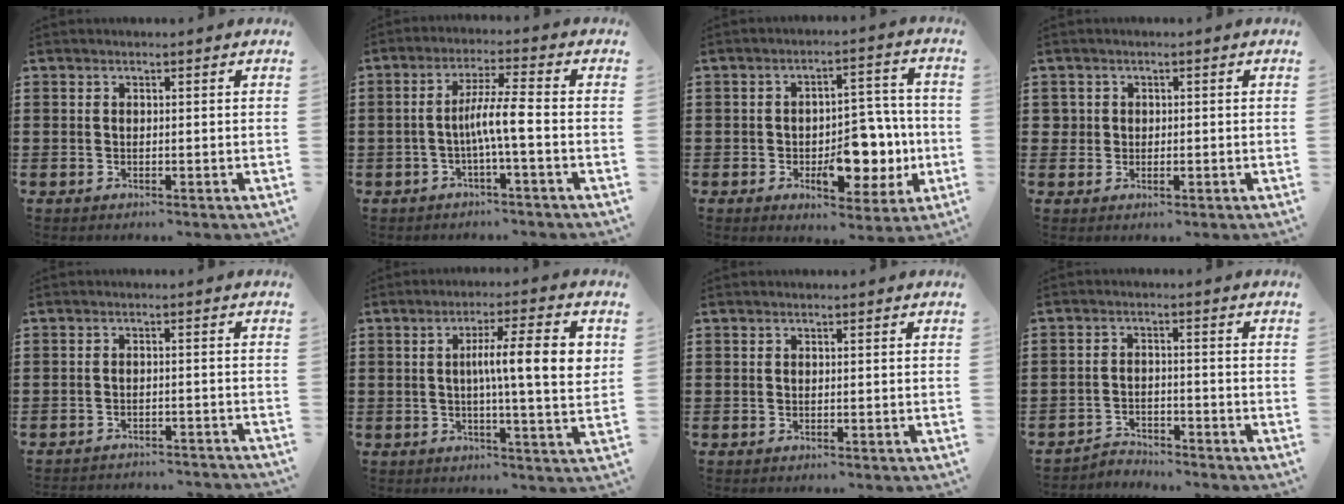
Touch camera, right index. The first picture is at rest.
{"total": 5.9, "force": [-1.4, 0.1, 5.8], "torque": [-0.103, 0.002, -0.030]}
{"total": 9.9, "force": [-2.6, 5.6, 7.7], "torque": [-0.099, 0.001, -0.041]}
{"total": 1.4, "force": [0.1, 1.4, 0.3], "torque": [-0.010, 0.008, 0.001]}
{"total": 2.2, "force": [-2.2, -0.1, 0.2], "torque": [-0.008, 0.000, -0.046]}
{"total": 10.5, "force": [1.6, 1.5, 10.2], "torque": [-0.164, -0.002, 0.015]}
{"total": 0.0}
{"total": 2.9, "force": [-2.9, 0.3, -0.1], "torque": [-0.007, 0.001, -0.063]}